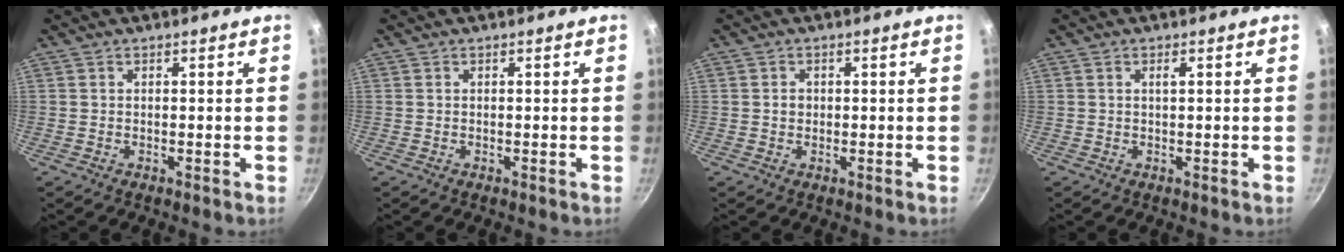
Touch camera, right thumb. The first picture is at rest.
{"total": 0.0}
{"total": 1.4, "force": [0.0, 1.2, 0.6], "torque": [-0.006, 0.005, 0.000]}
{"total": 0.8, "force": [0.2, 0.1, 0.8], "torque": [-0.014, 0.001, 0.005]}